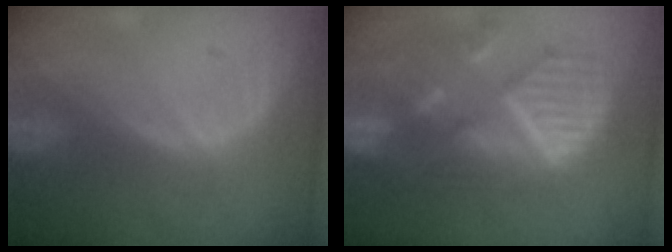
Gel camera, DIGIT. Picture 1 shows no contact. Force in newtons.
{"total": 11.9, "press": 10.4, "slide": 5.7}